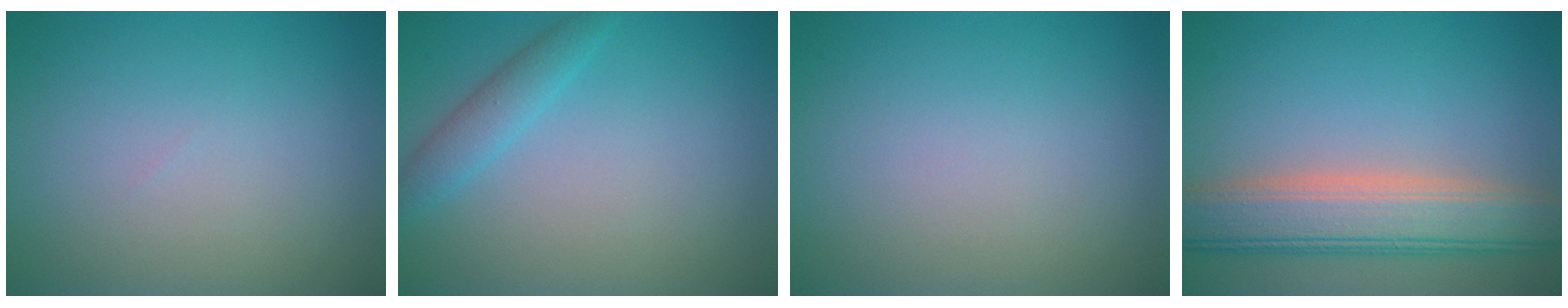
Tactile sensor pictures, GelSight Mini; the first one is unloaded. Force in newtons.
{"total": 2.2, "press": 2.2, "slide": 0.1}
{"total": 0.0}
{"total": 6.9, "press": 6.9, "slide": 0.8}